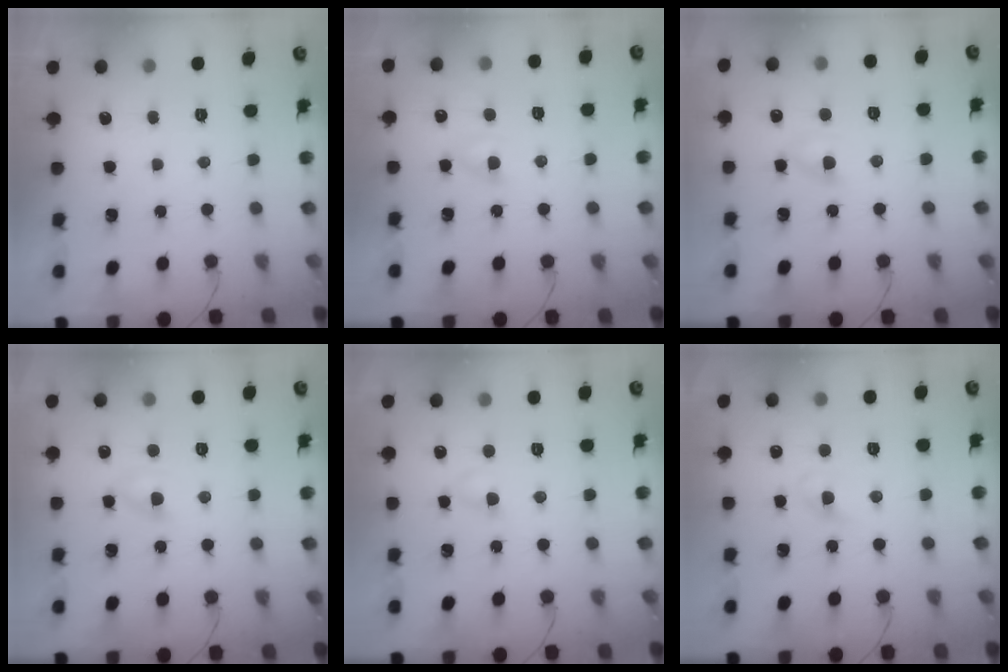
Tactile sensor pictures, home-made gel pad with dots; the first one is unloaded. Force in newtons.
{"total": 1.4, "press": 1.1, "slide": 0.8}
{"total": 2.2, "press": 2.1, "slide": 0.9}
{"total": 2.2, "press": 2.1, "slide": 0.9}
{"total": 2.9, "press": 2.8, "slide": 0.9}
{"total": 1.9, "press": 1.7, "slide": 0.8}